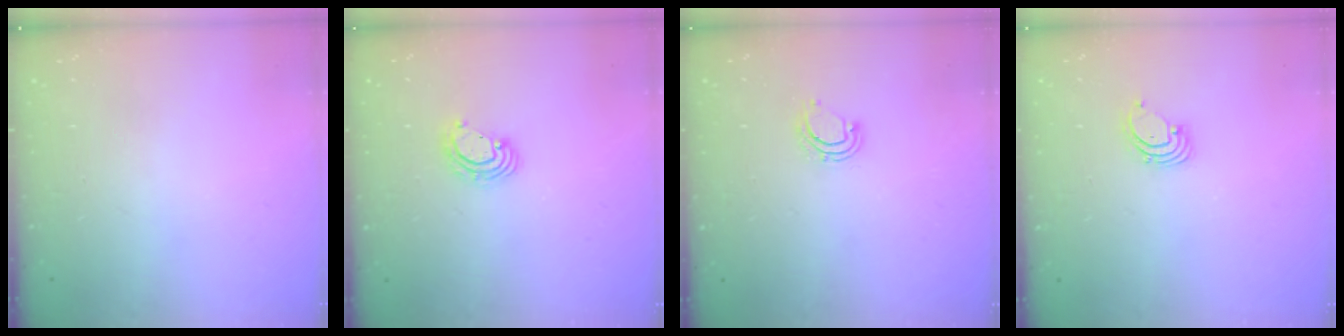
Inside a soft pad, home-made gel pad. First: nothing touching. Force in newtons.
{"total": 4.6, "press": 4.6, "slide": 0.2}
{"total": 5.4, "press": 5.4, "slide": 0.5}
{"total": 1.5, "press": 1.5, "slide": 0.1}